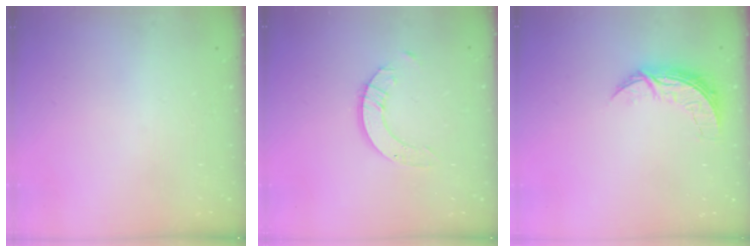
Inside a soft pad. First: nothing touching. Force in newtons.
{"total": 3.5, "press": 3.4, "slide": 0.4}
{"total": 7.2, "press": 7.2, "slide": 0.2}